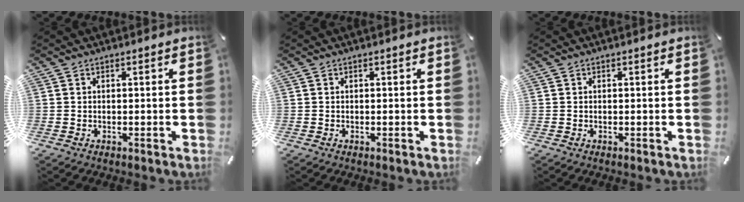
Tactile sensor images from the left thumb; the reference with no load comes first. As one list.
[{"total": 0.0}, {"total": 0.0}]